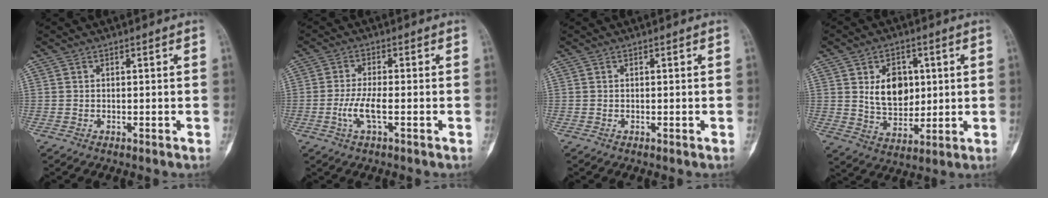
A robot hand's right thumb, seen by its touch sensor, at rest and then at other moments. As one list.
[{"total": 4.8, "force": [-1.4, 1.2, 4.5], "torque": [-0.102, 0.003, -0.029]}, {"total": 0.0}, {"total": 10.2, "force": [2.3, 7.2, 6.9], "torque": [-0.074, -0.016, 0.049]}]